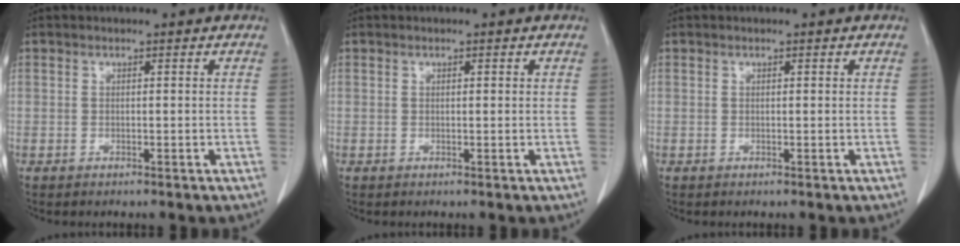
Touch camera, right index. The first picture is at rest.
{"total": 0.6, "force": [0.2, 0.1, 0.5], "torque": [-0.011, 0.000, 0.004]}
{"total": 0.0}